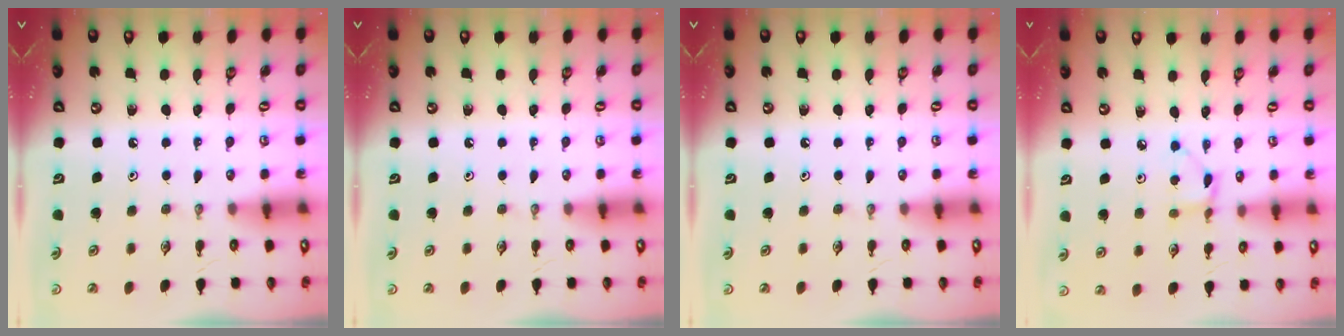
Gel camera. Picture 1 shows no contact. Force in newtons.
{"total": 0.0}
{"total": 0.0}
{"total": 2.8, "press": 2.8, "slide": 0.1}